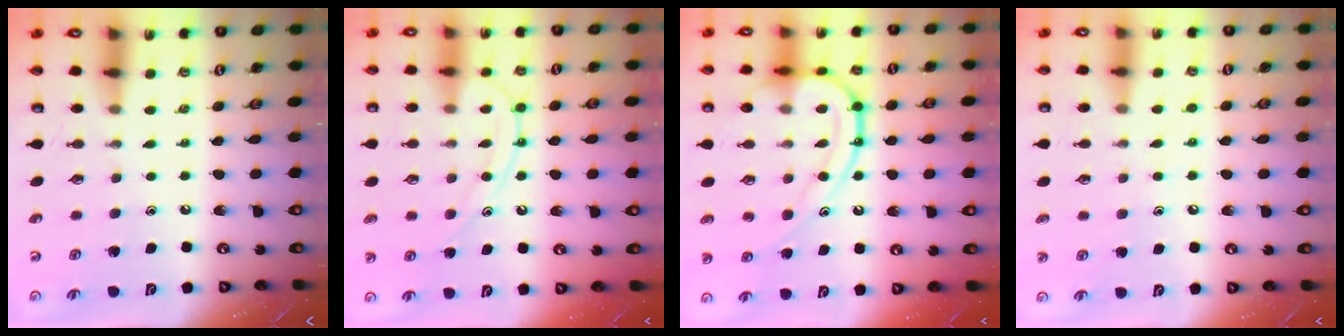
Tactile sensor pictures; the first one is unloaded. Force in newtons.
{"total": 12.6, "press": 12.6, "slide": 1.1}
{"total": 17.4, "press": 17.4, "slide": 1.6}
{"total": 6.5, "press": 6.5, "slide": 0.8}